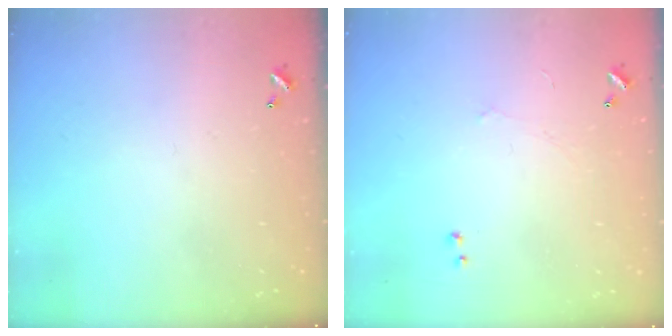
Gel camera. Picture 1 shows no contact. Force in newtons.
{"total": 1.0, "press": 0.9, "slide": 0.5}